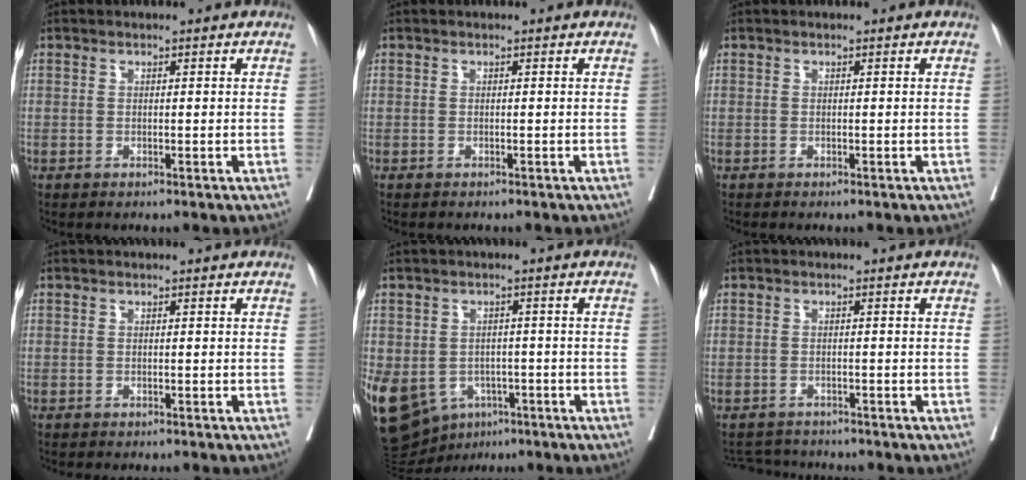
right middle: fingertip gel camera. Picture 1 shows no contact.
{"total": 1.3, "force": [-1.2, 0.3, 0.4], "torque": [-0.010, -0.003, -0.016]}
{"total": 0.0}
{"total": 2.3, "force": [-2.1, 0.5, 0.9], "torque": [-0.016, -0.004, -0.024]}
{"total": 22.3, "force": [-9.2, 17.5, 10.3], "torque": [-0.324, -0.012, -0.125]}
{"total": 4.1, "force": [-4.1, 0.6, -0.1], "torque": [0.003, -0.007, -0.067]}